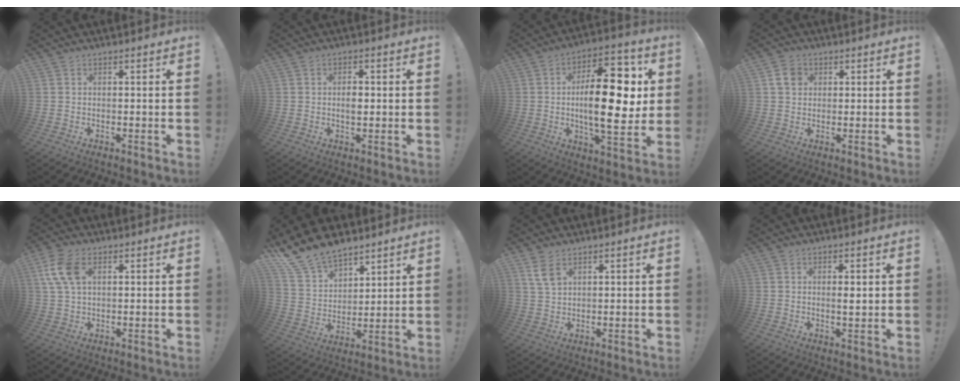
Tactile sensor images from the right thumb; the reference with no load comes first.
{"total": 2.9, "force": [-0.1, 1.8, 2.3], "torque": [-0.030, 0.001, -0.006]}
{"total": 23.9, "force": [1.3, 10.0, 21.7], "torque": [-0.337, -0.003, 0.018]}
{"total": 5.2, "force": [1.6, 4.2, 2.7], "torque": [-0.037, 0.004, 0.032]}
{"total": 9.6, "force": [3.4, 5.6, 7.0], "torque": [-0.148, 0.001, 0.065]}
{"total": 15.0, "force": [12.5, 6.8, 4.4], "torque": [-0.095, -0.093, 0.237]}
{"total": 5.3, "force": [3.1, 2.5, 3.4], "torque": [-0.055, -0.013, 0.058]}
{"total": 2.3, "force": [0.3, 0.5, 2.2], "torque": [-0.030, -0.007, 0.001]}